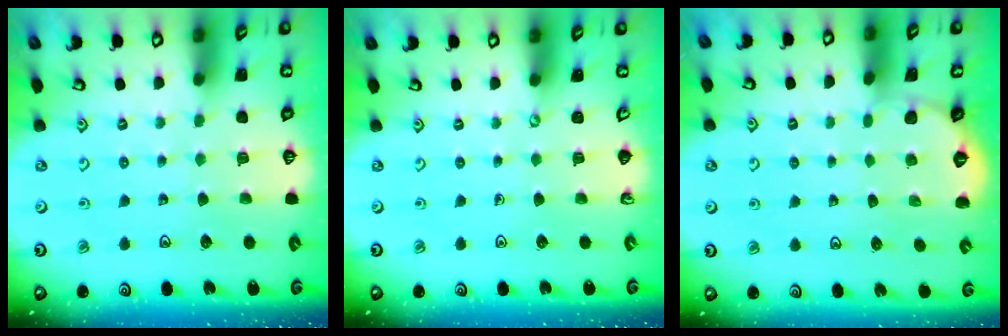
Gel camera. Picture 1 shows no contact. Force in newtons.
{"total": 0.0}
{"total": 0.0}